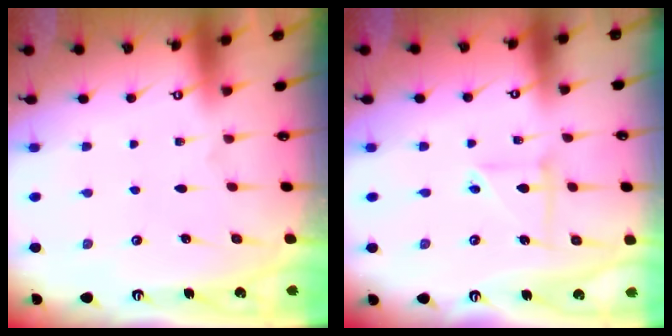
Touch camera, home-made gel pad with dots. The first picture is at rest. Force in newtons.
{"total": 4.2, "press": 4.2, "slide": 0.4}